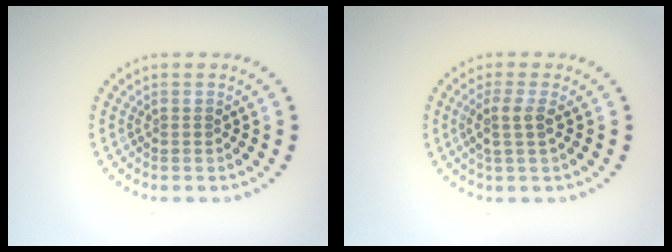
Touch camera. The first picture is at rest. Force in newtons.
{"total": 2.0, "press": 1.7, "slide": 1.1}